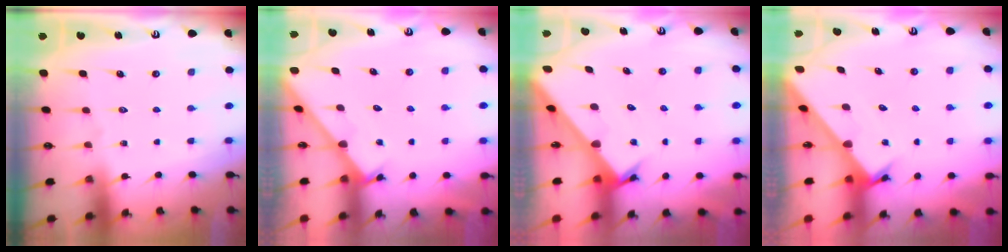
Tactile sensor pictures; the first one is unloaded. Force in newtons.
{"total": 2.7, "press": 2.7, "slide": 0.2}
{"total": 2.3, "press": 2.3, "slide": 0.2}
{"total": 2.3, "press": 2.3, "slide": 0.0}